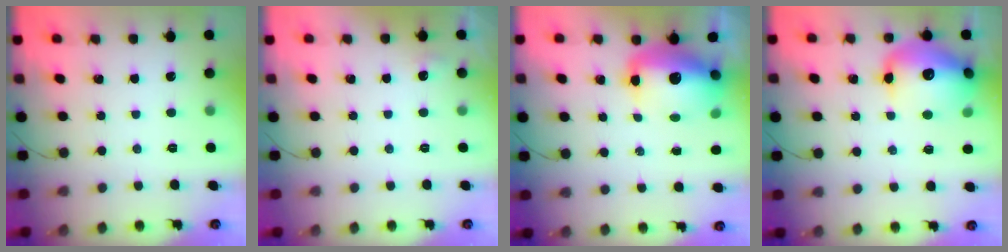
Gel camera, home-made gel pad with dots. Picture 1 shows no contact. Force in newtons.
{"total": 6.5, "press": 3.4, "slide": 5.5}
{"total": 14.2, "press": 13.8, "slide": 3.3}
{"total": 17.3, "press": 17.0, "slide": 3.0}